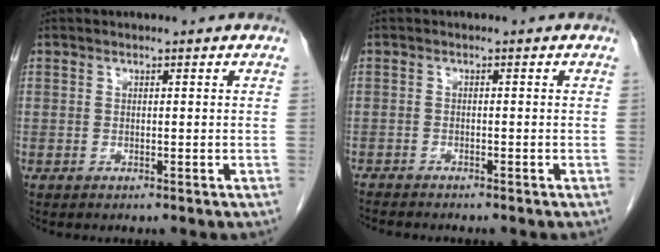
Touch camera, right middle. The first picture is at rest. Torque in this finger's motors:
{"motor_torque": [-0.48, -0.09, -0.07, -0.03]}